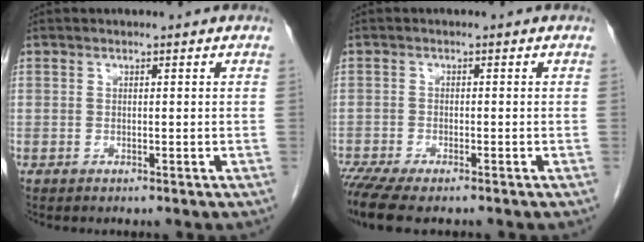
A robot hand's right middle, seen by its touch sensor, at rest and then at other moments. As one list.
[{"total": 6.6, "force": [-5.3, 1.3, 3.9], "torque": [-0.065, -0.015, -0.088]}]